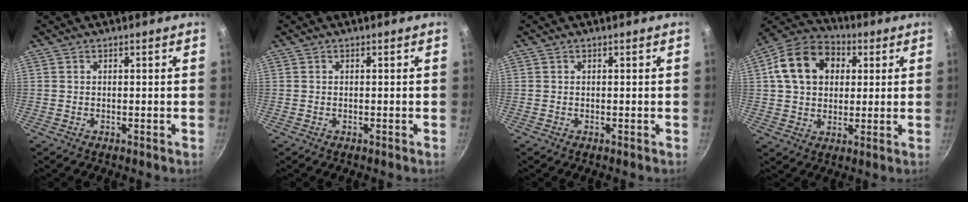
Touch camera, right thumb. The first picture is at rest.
{"total": 0.0}
{"total": 0.0}
{"total": 14.9, "force": [3.7, 11.4, 8.8], "torque": [-0.129, 0.020, 0.050]}